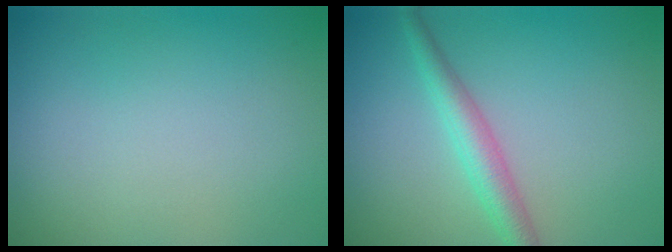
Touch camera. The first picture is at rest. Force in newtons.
{"total": 3.1, "press": 3.1, "slide": 0.1}